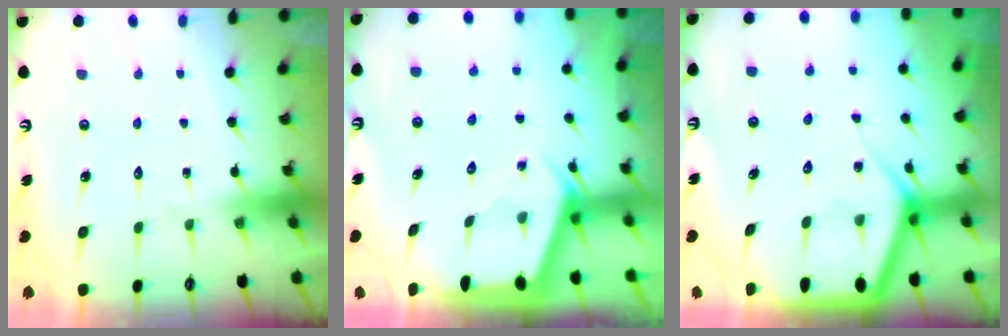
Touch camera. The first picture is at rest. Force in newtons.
{"total": 2.5, "press": 2.5, "slide": 0.3}
{"total": 5.3, "press": 5.2, "slide": 0.5}